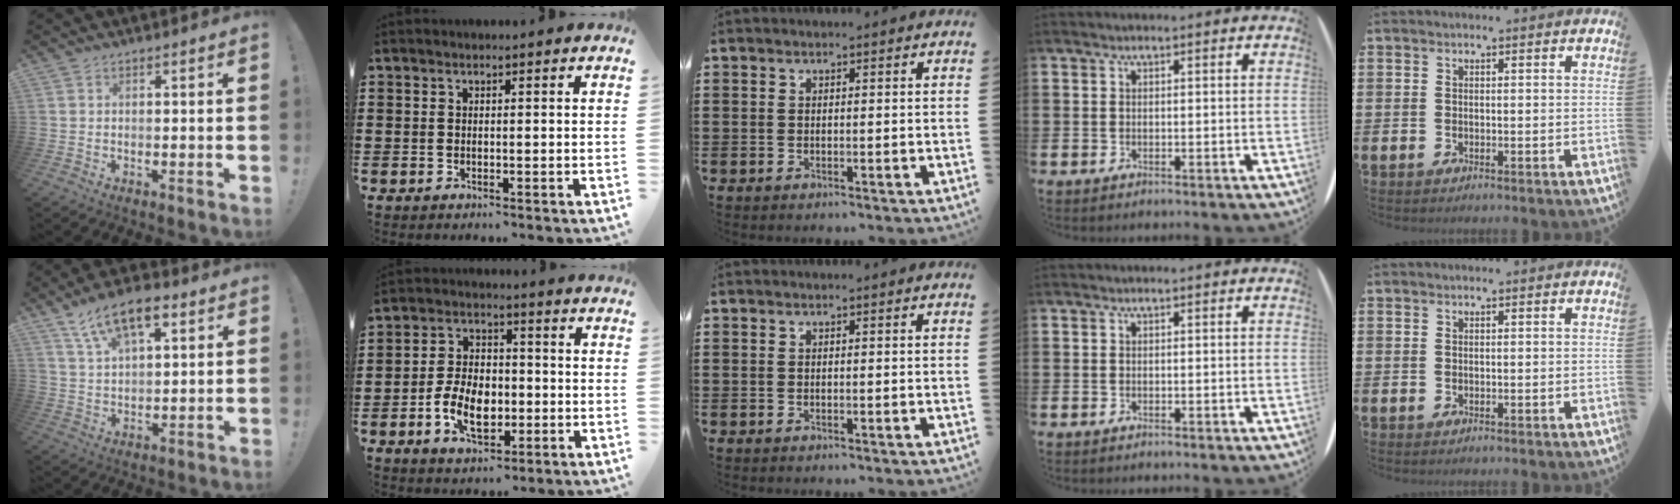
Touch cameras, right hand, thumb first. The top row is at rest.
{"thumb": {"total": 12.5, "force": [7.0, 5.7, 8.6], "torque": [-0.149, -0.016, 0.127]}, "index": {"total": 8.2, "force": [-2.4, 5.1, 6.0], "torque": [-0.127, 0.005, -0.050]}}